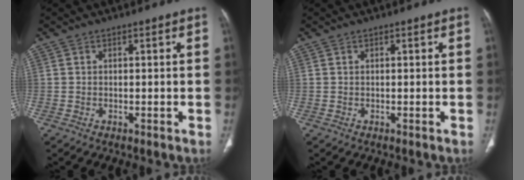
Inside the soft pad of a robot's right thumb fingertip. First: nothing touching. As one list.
[{"total": 0.0}]